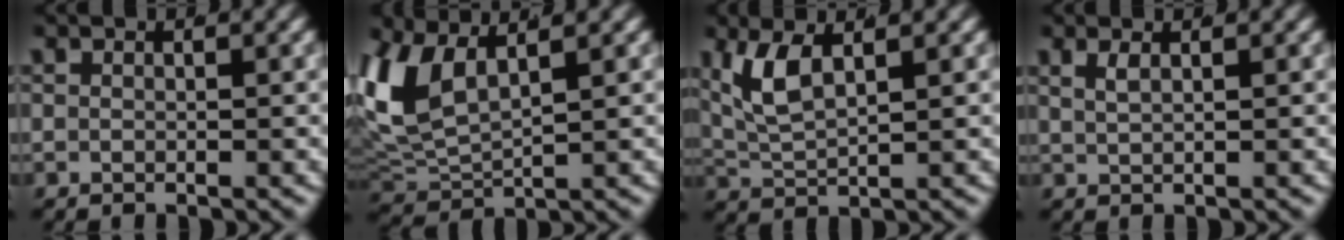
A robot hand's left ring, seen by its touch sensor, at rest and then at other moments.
{"total": 6.2, "force": [1.7, 4.1, 4.4], "torque": [-0.141, -0.014, 0.045]}
{"total": 4.2, "force": [1.8, 2.1, 3.2], "torque": [-0.091, -0.009, 0.045]}
{"total": 1.1, "force": [0.8, -0.3, 0.7], "torque": [-0.017, -0.004, 0.023]}